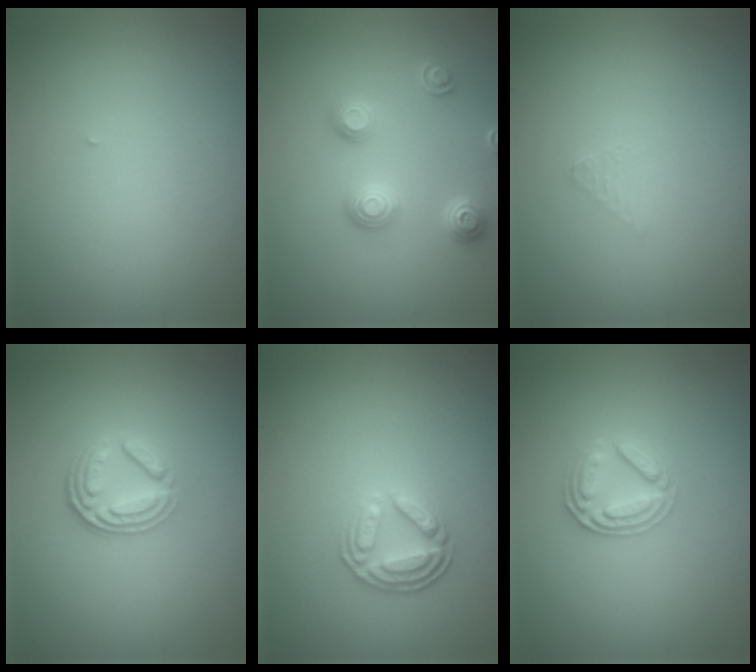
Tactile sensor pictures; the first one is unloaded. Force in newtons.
{"total": 3.0, "press": 2.6, "slide": 1.3}
{"total": 0.8, "press": 0.8, "slide": 0.1}
{"total": 3.9, "press": 2.8, "slide": 2.7}
{"total": 2.9, "press": 2.5, "slide": 1.6}
{"total": 2.6, "press": 2.5, "slide": 0.6}